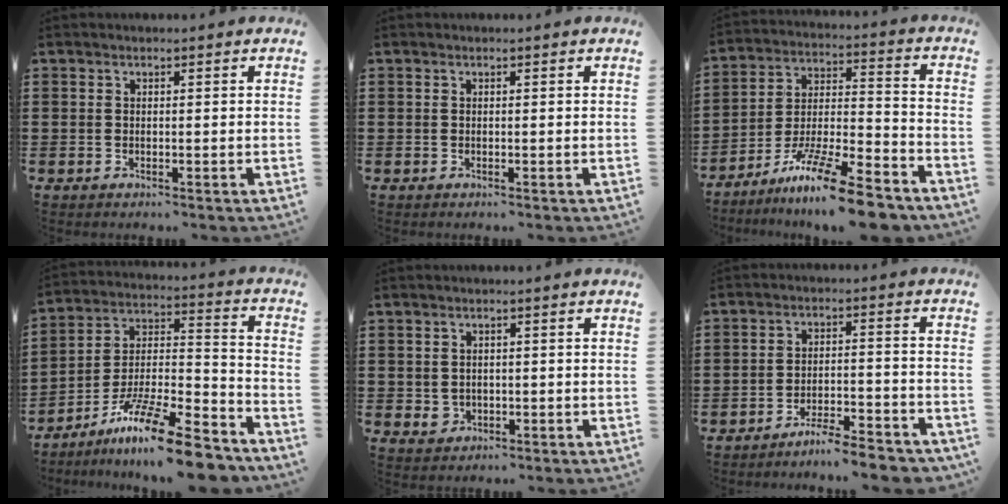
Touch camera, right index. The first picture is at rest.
{"total": 0.0}
{"total": 13.5, "force": [-10.9, 1.4, 7.7], "torque": [-0.126, 0.035, -0.203]}
{"total": 15.3, "force": [-12.0, 2.1, 9.3], "torque": [-0.146, 0.040, -0.217]}
{"total": 1.8, "force": [-0.1, 1.6, 0.7], "torque": [-0.019, 0.006, -0.003]}
{"total": 5.3, "force": [-5.0, 0.0, 1.6], "torque": [-0.028, -0.001, -0.096]}